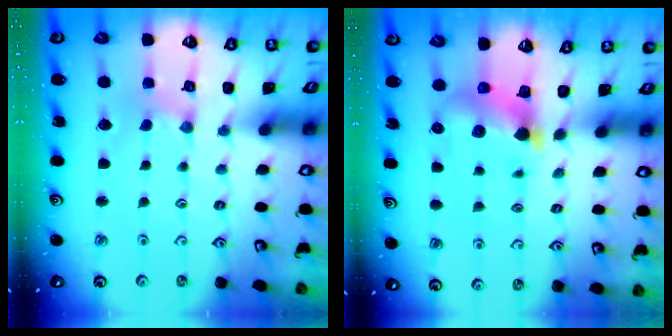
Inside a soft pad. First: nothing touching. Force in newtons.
{"total": 5.4, "press": 5.4, "slide": 0.3}